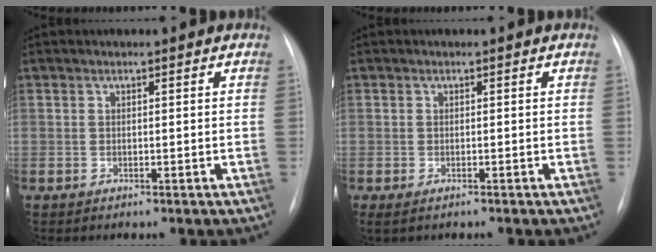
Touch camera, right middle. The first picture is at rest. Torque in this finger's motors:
{"motor_torque": [0.58, -0.61, 0.09, 0.02]}